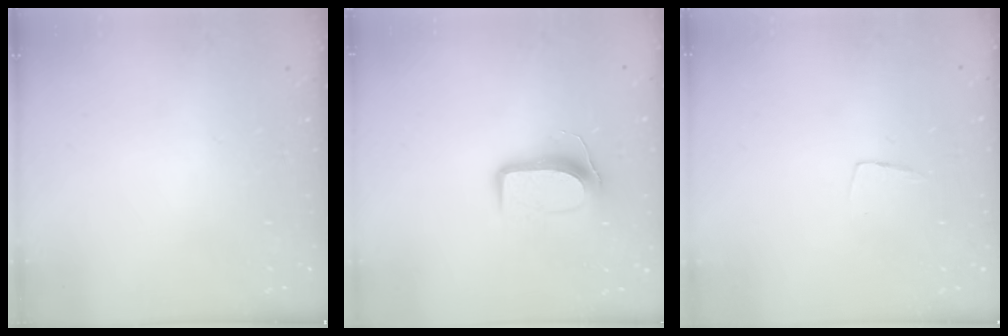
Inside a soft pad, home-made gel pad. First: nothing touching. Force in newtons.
{"total": 8.7, "press": 8.6, "slide": 0.7}
{"total": 3.7, "press": 3.7, "slide": 0.2}